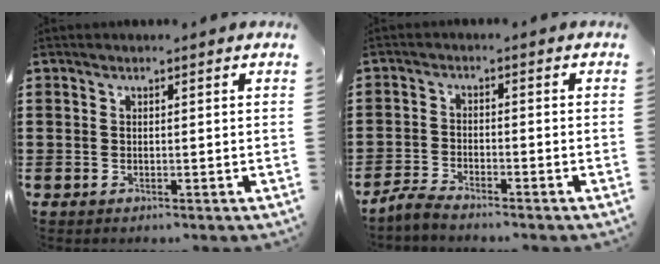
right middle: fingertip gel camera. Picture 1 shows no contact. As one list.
[{"total": 2.6, "force": [-2.5, 0.1, 0.9], "torque": [-0.032, -0.001, -0.054]}]